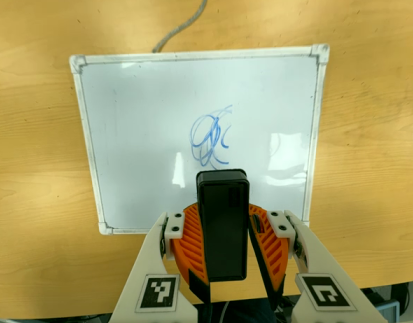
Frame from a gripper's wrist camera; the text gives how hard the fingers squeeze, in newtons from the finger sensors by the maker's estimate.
{"total": 8.0, "left": 8.8, "right": 7.3}